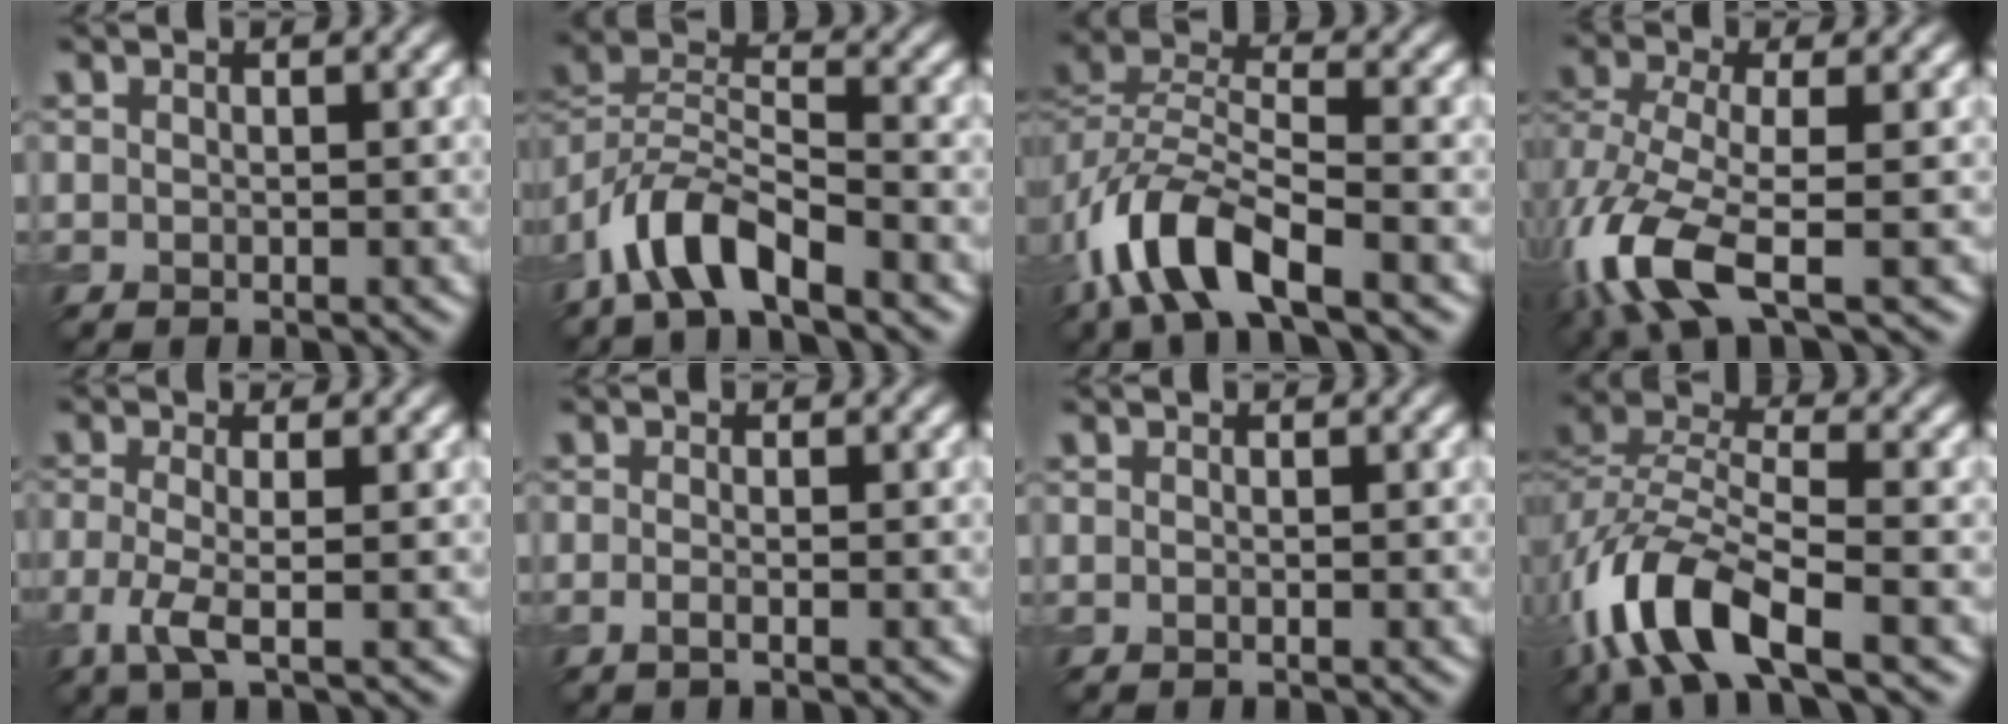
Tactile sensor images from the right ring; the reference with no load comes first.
{"total": 7.1, "force": [-5.0, 2.3, 4.5], "torque": [-0.079, 0.005, -0.100]}
{"total": 8.1, "force": [-4.5, 3.5, 5.8], "torque": [-0.112, 0.000, -0.097]}
{"total": 8.8, "force": [-3.9, 3.3, 7.2], "torque": [-0.177, -0.011, -0.086]}
{"total": 3.2, "force": [-1.2, 0.7, 2.9], "torque": [-0.069, -0.007, -0.029]}
{"total": 1.1, "force": [-0.5, 0.4, 1.0], "torque": [-0.017, -0.006, -0.012]}
{"total": 0.0}
{"total": 9.2, "force": [-4.8, 3.7, 6.8], "torque": [-0.150, 0.001, -0.104]}